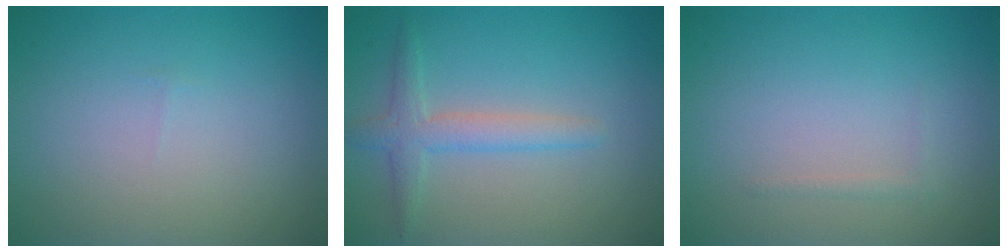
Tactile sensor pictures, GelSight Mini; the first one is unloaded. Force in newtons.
{"total": 2.7, "press": 2.7, "slide": 0.1}
{"total": 0.5, "press": 0.5, "slide": 0.0}